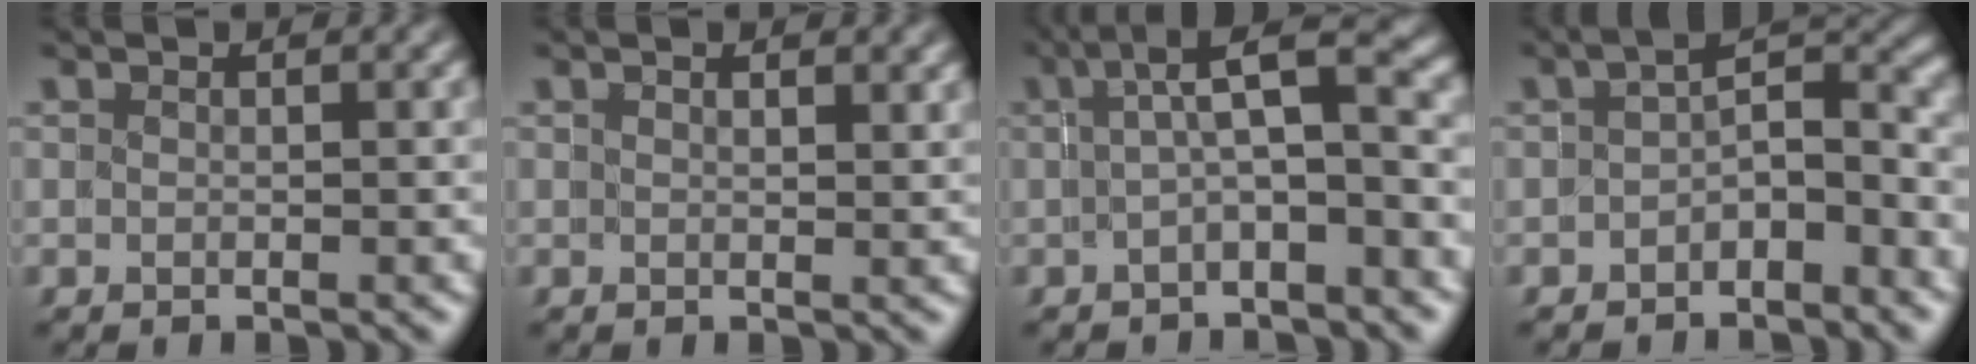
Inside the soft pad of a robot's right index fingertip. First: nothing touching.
{"total": 1.1, "force": [1.0, 0.2, 0.3], "torque": [-0.005, 0.005, 0.012]}
{"total": 5.0, "force": [-0.5, 2.0, 4.5], "torque": [-0.061, 0.001, -0.008]}
{"total": 3.0, "force": [-1.7, 1.2, 2.2], "torque": [-0.016, -0.001, -0.032]}